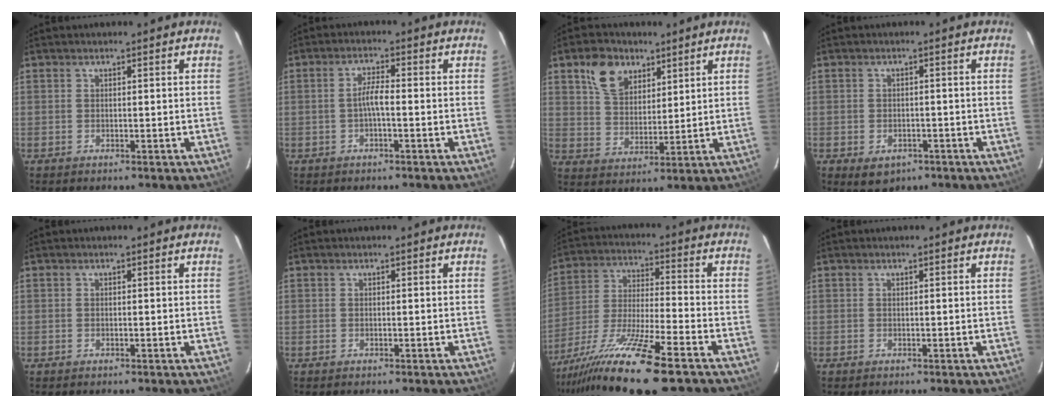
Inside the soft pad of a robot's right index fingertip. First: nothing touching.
{"total": 2.8, "force": [-0.9, 0.4, 2.6], "torque": [-0.052, 0.005, -0.015]}
{"total": 9.2, "force": [5.2, 6.0, 4.6], "torque": [-0.090, 0.023, 0.099]}
{"total": 5.0, "force": [-2.6, 3.6, 2.3], "torque": [-0.045, -0.006, -0.025]}
{"total": 0.0}
{"total": 0.0}
{"total": 18.3, "force": [-13.6, 1.2, 12.3], "torque": [-0.250, -0.045, -0.243]}
{"total": 0.0}